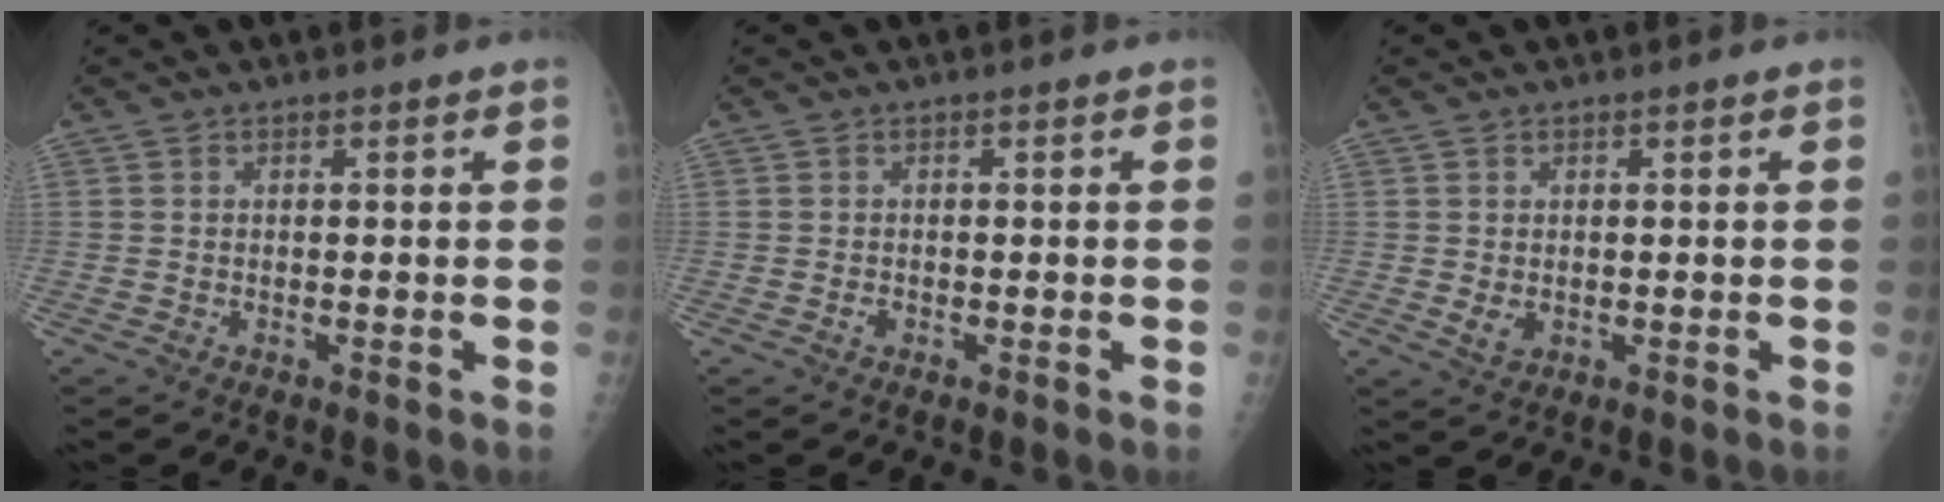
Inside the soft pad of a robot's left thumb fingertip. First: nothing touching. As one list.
[{"total": 0.8, "force": [-0.4, 0.6, 0.4], "torque": [-0.007, 0.001, -0.006]}, {"total": 2.1, "force": [0.0, 1.6, 1.4], "torque": [-0.019, -0.004, 0.006]}]